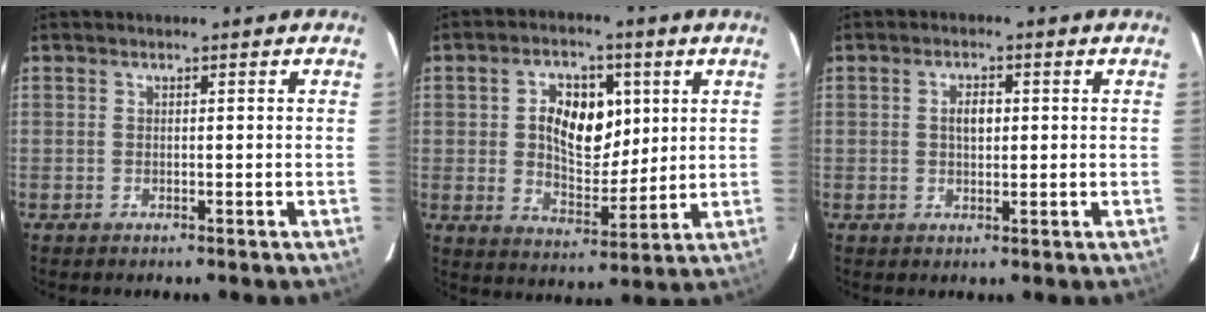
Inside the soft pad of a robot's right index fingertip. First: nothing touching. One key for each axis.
{"total": 11.2, "fx": 2.7, "fy": 7.1, "fz": 8.2, "tx": -0.146, "ty": 0.010, "tz": 0.049}
{"total": 2.9, "fx": 0.5, "fy": 1.6, "fz": 2.3, "tx": -0.040, "ty": 0.007, "tz": 0.009}